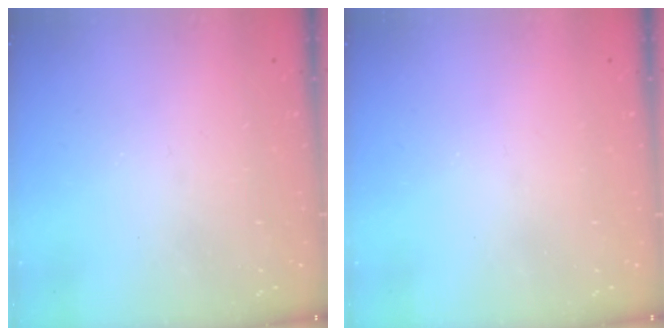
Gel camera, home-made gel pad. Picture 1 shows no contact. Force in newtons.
{"total": 0.0}